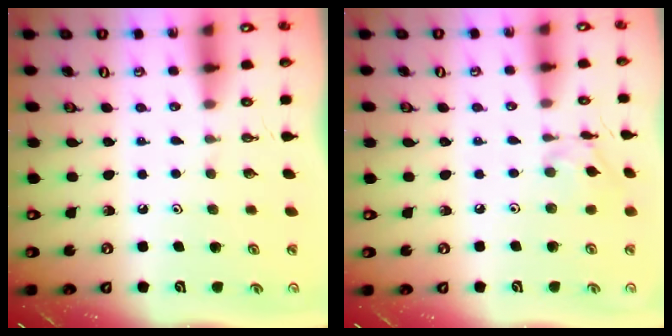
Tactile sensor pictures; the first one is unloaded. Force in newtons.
{"total": 7.4, "press": 7.4, "slide": 0.4}